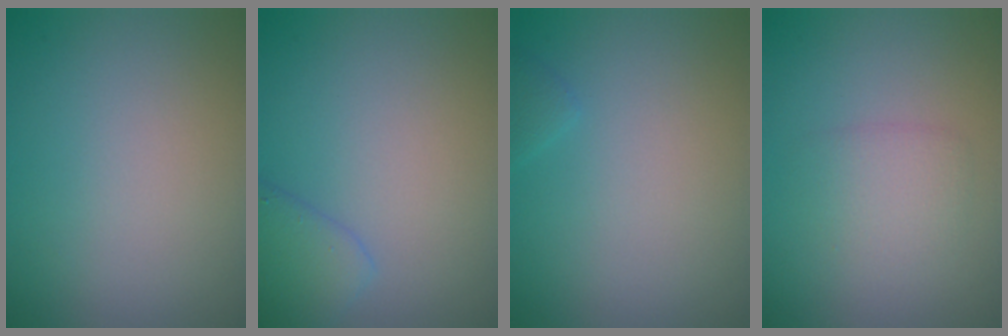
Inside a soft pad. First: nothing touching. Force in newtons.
{"total": 2.7, "press": 2.7, "slide": 0.2}
{"total": 0.7, "press": 0.7, "slide": 0.1}
{"total": 2.0, "press": 2.0, "slide": 0.1}